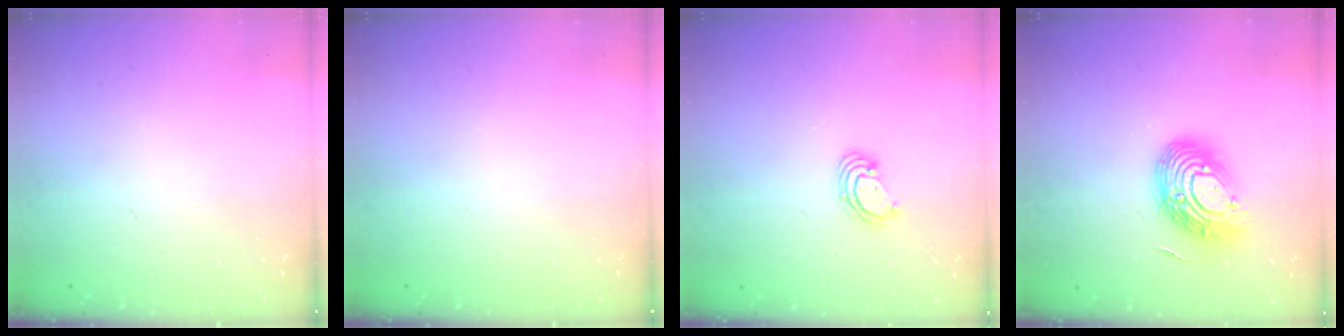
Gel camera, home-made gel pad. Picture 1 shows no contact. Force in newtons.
{"total": 0.0}
{"total": 3.3, "press": 3.3, "slide": 0.2}
{"total": 14.8, "press": 14.7, "slide": 1.5}